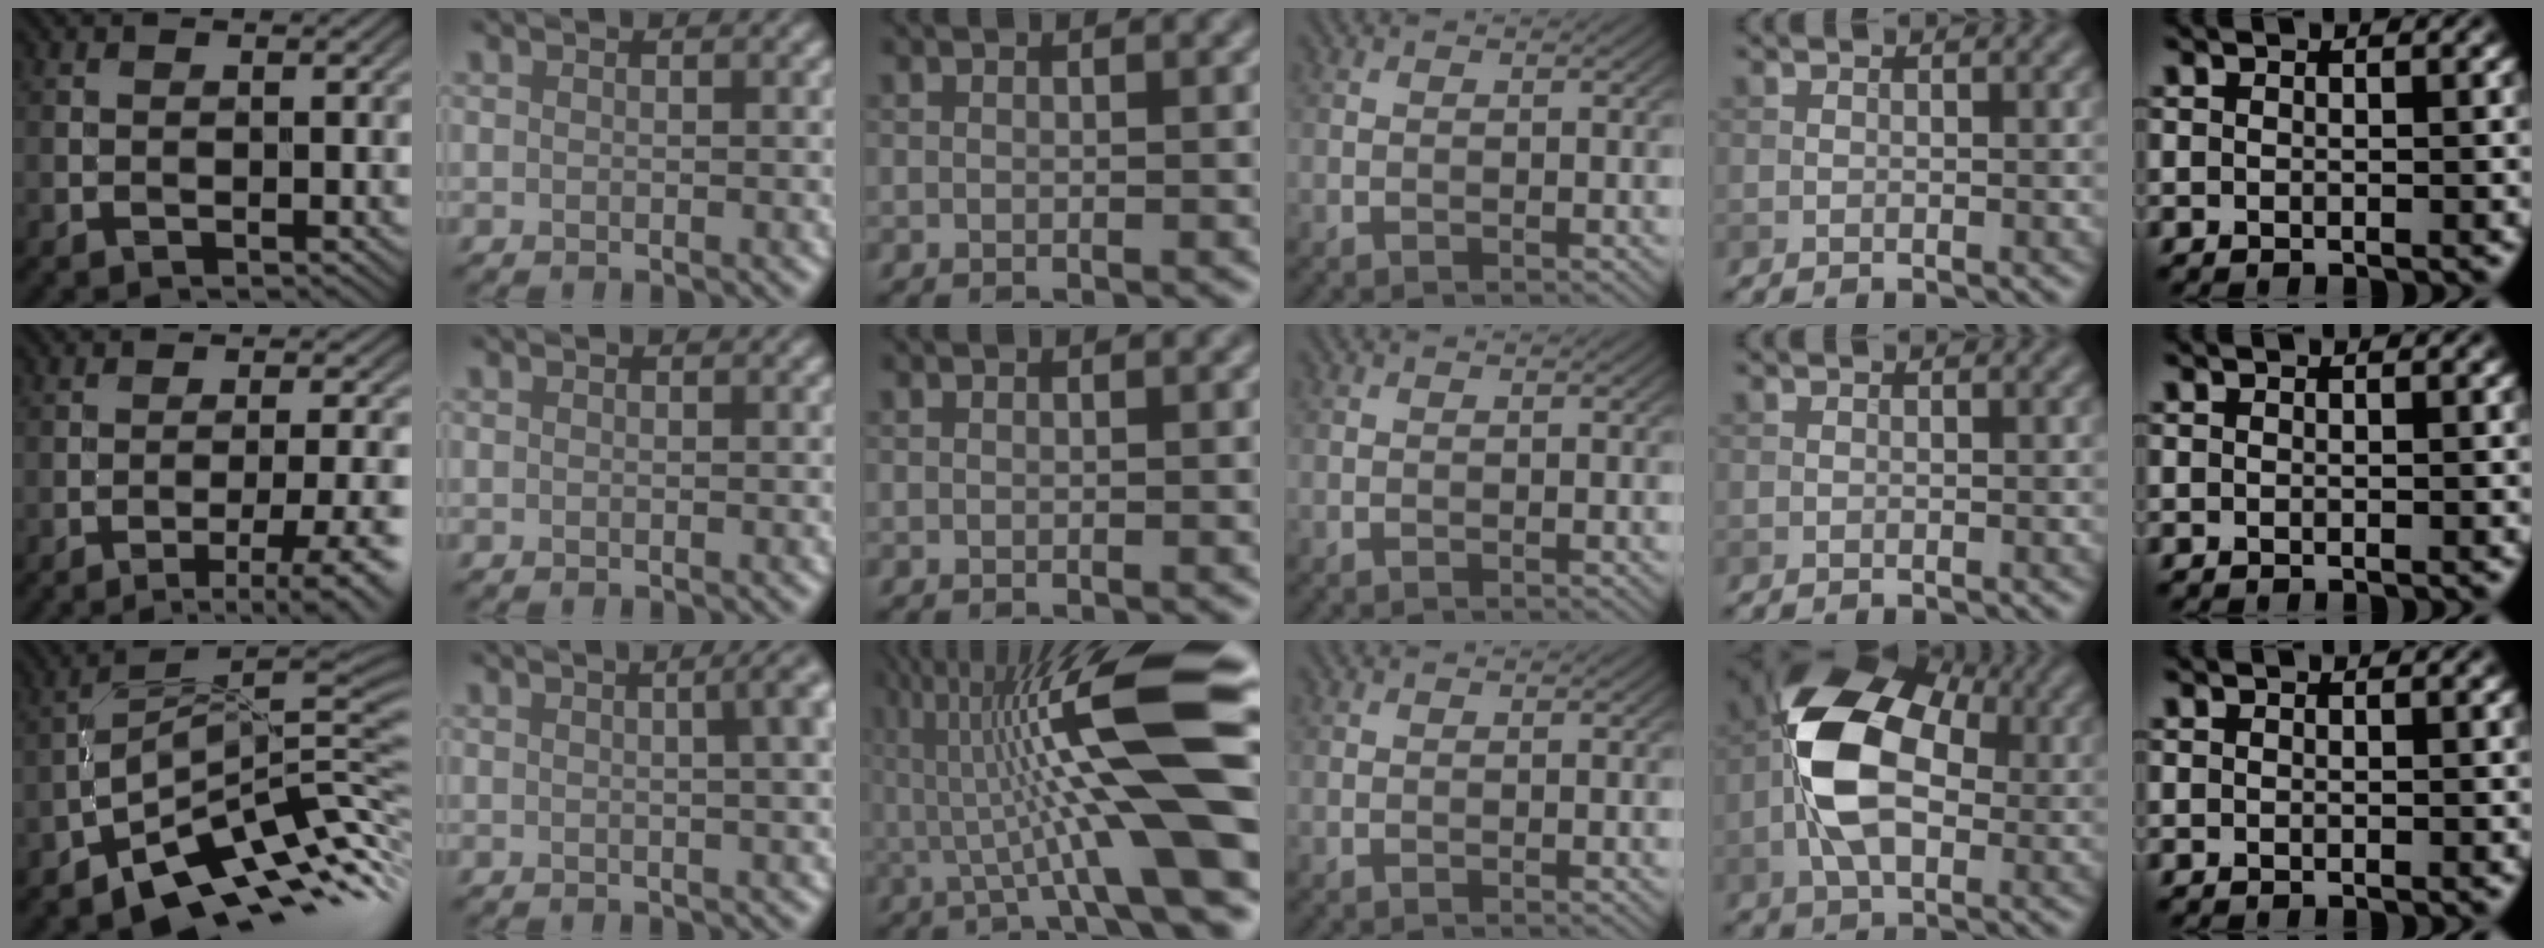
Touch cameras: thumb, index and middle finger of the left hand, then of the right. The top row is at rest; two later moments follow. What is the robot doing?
{"motion": "screw", "object": "dispenser bottle"}